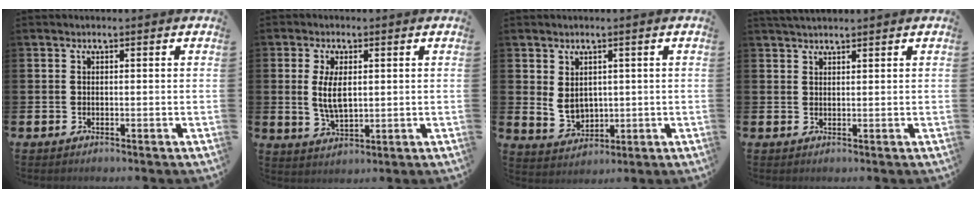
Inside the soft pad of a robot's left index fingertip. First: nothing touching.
{"total": 5.0, "force": [1.1, 2.3, 4.3], "torque": [-0.072, -0.001, 0.016]}
{"total": 3.6, "force": [1.7, 2.6, 1.8], "torque": [-0.028, -0.006, 0.027]}
{"total": 1.9, "force": [1.8, 0.2, 0.4], "torque": [-0.010, -0.001, 0.034]}